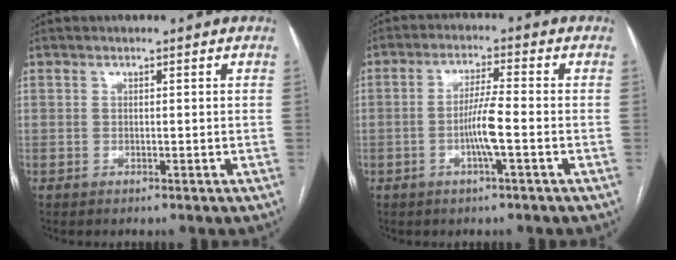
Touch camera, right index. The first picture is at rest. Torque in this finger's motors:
{"motor_torque": [0.78, -0.17, 0.27, 0.06]}